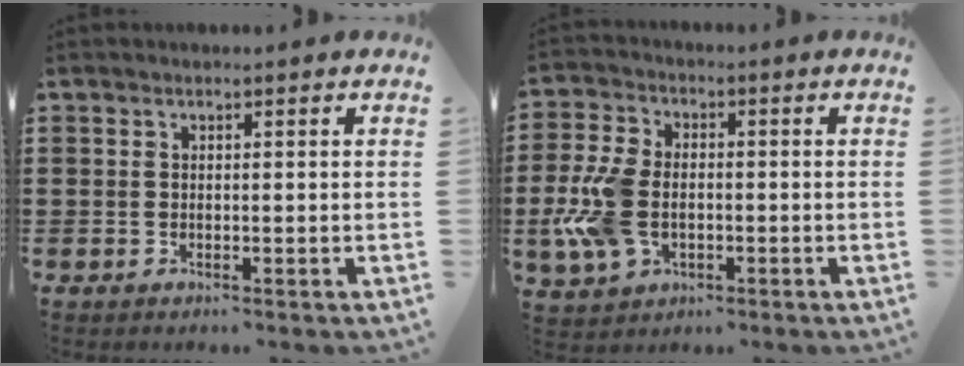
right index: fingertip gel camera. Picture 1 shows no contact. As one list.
[{"total": 9.1, "force": [-1.9, 5.8, 6.7], "torque": [-0.171, -0.001, -0.038]}]